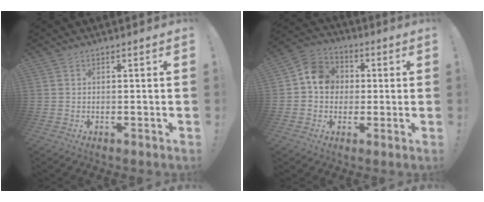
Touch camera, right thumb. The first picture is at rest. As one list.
[{"total": 10.9, "force": [1.1, 9.6, 4.9], "torque": [-0.063, 0.015, 0.027]}]